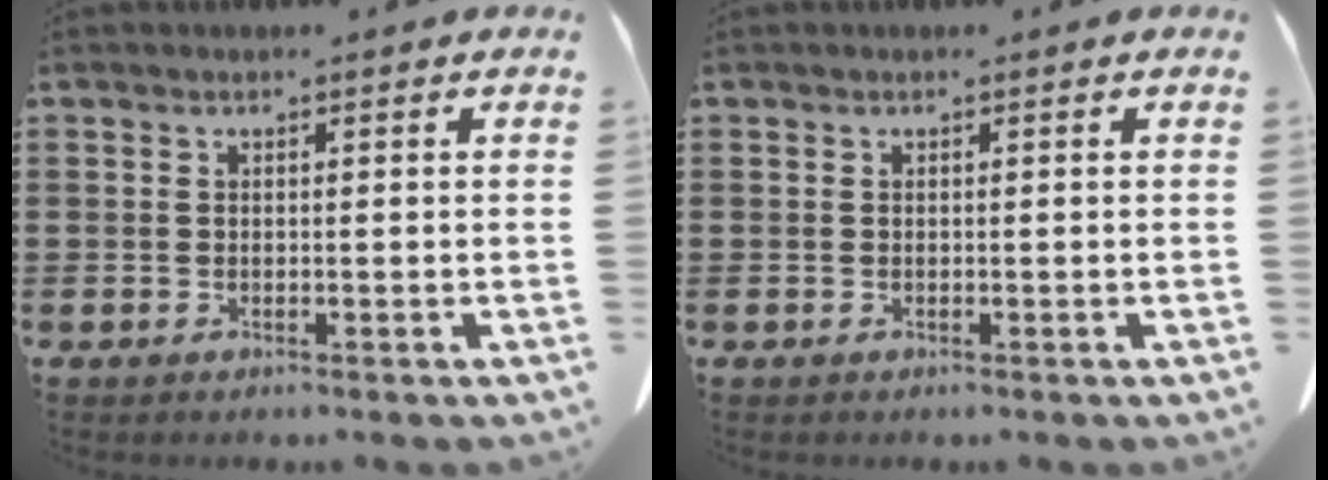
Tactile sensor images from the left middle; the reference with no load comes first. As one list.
[{"total": 0.0}]